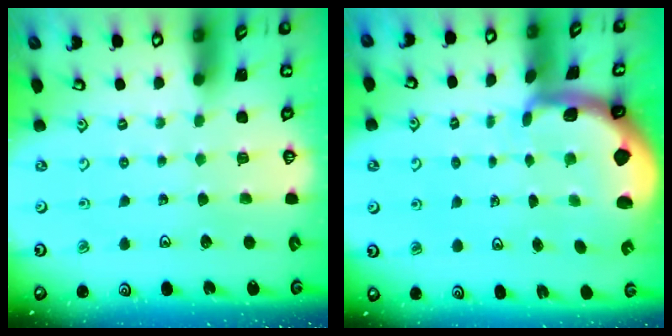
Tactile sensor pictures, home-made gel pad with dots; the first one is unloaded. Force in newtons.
{"total": 1.9, "press": 1.9, "slide": 0.4}